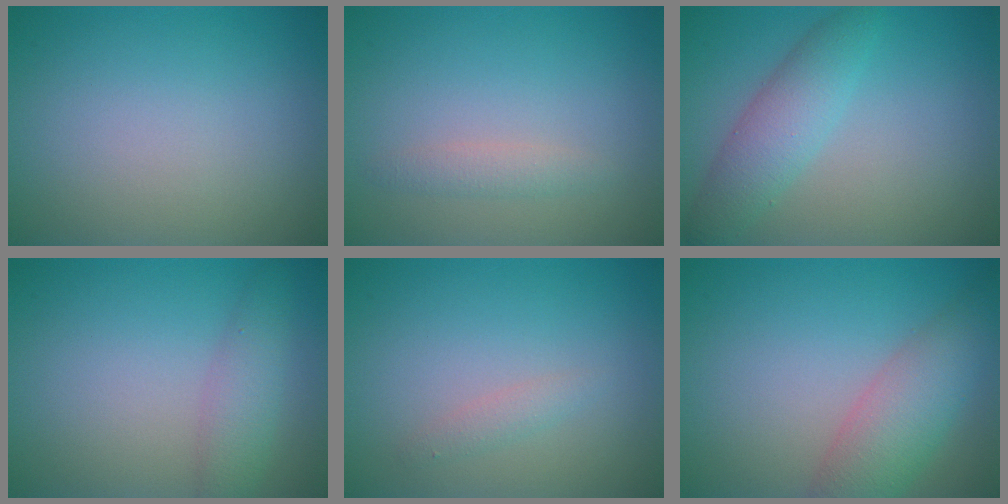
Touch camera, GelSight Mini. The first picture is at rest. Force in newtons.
{"total": 1.3, "press": 1.3, "slide": 0.0}
{"total": 3.8, "press": 3.8, "slide": 0.1}
{"total": 2.8, "press": 2.8, "slide": 0.1}
{"total": 1.1, "press": 1.1, "slide": 0.0}
{"total": 5.0, "press": 5.0, "slide": 0.2}